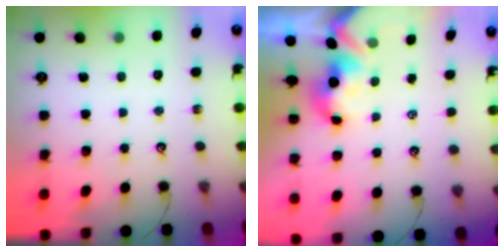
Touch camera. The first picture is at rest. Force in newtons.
{"total": 1.6, "press": 1.4, "slide": 0.7}